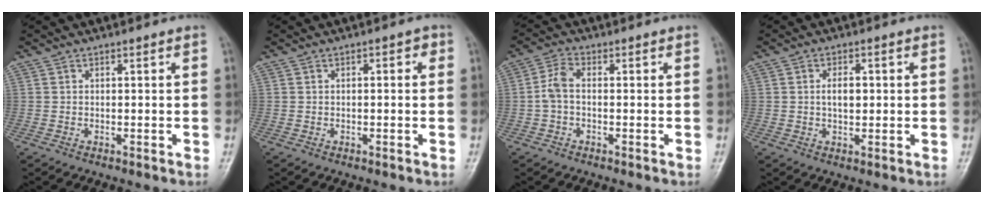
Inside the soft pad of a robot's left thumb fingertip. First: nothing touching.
{"total": 1.7, "force": [0.3, 0.9, 1.5], "torque": [-0.012, 0.004, -0.001]}
{"total": 3.6, "force": [-0.5, 2.1, 2.9], "torque": [-0.065, 0.010, -0.019]}
{"total": 3.3, "force": [0.3, 1.9, 2.7], "torque": [-0.041, 0.001, 0.002]}